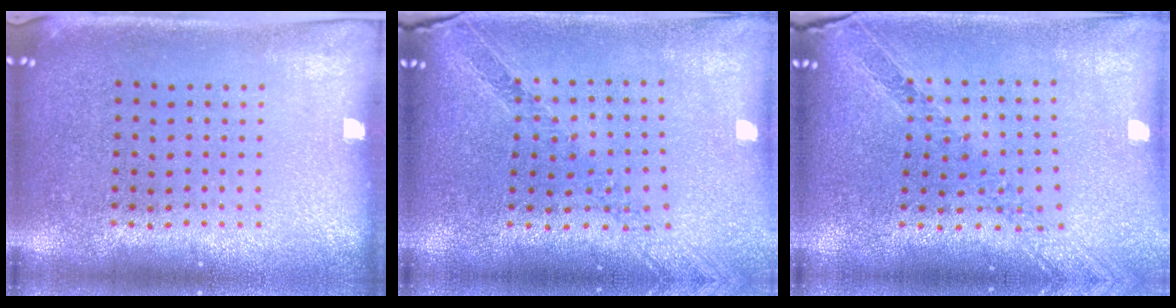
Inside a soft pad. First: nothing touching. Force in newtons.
{"total": 0.6, "press": 0.6, "slide": 0.1}
{"total": 1.2, "press": 1.2, "slide": 0.2}